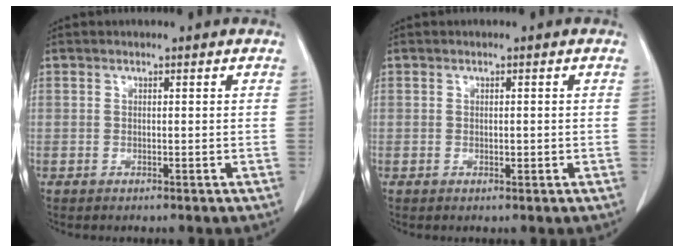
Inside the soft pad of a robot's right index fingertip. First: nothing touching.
{"total": 0.7, "force": [-0.1, 0.4, 0.6], "torque": [-0.011, 0.000, 0.001]}